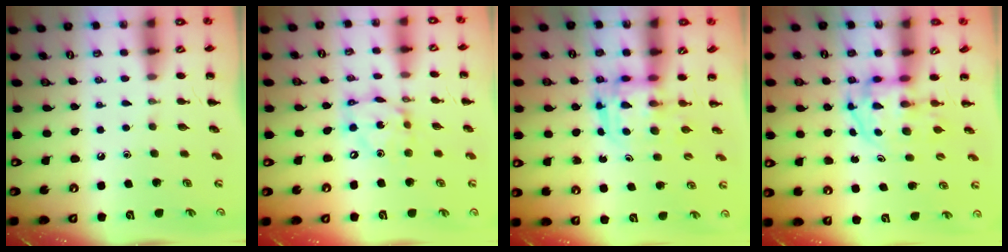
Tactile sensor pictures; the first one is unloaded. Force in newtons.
{"total": 10.4, "press": 10.1, "slide": 2.4}
{"total": 3.0, "press": 3.0, "slide": 0.3}
{"total": 3.4, "press": 3.4, "slide": 0.4}